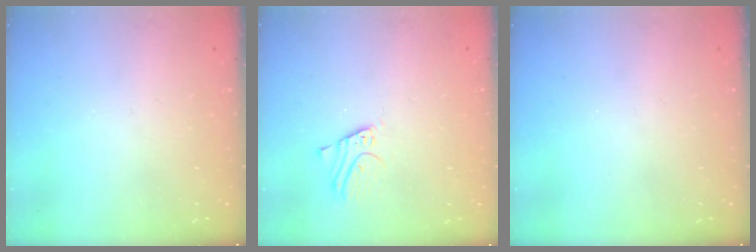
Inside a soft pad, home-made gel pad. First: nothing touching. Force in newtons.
{"total": 3.7, "press": 3.7, "slide": 0.2}
{"total": 0.0}